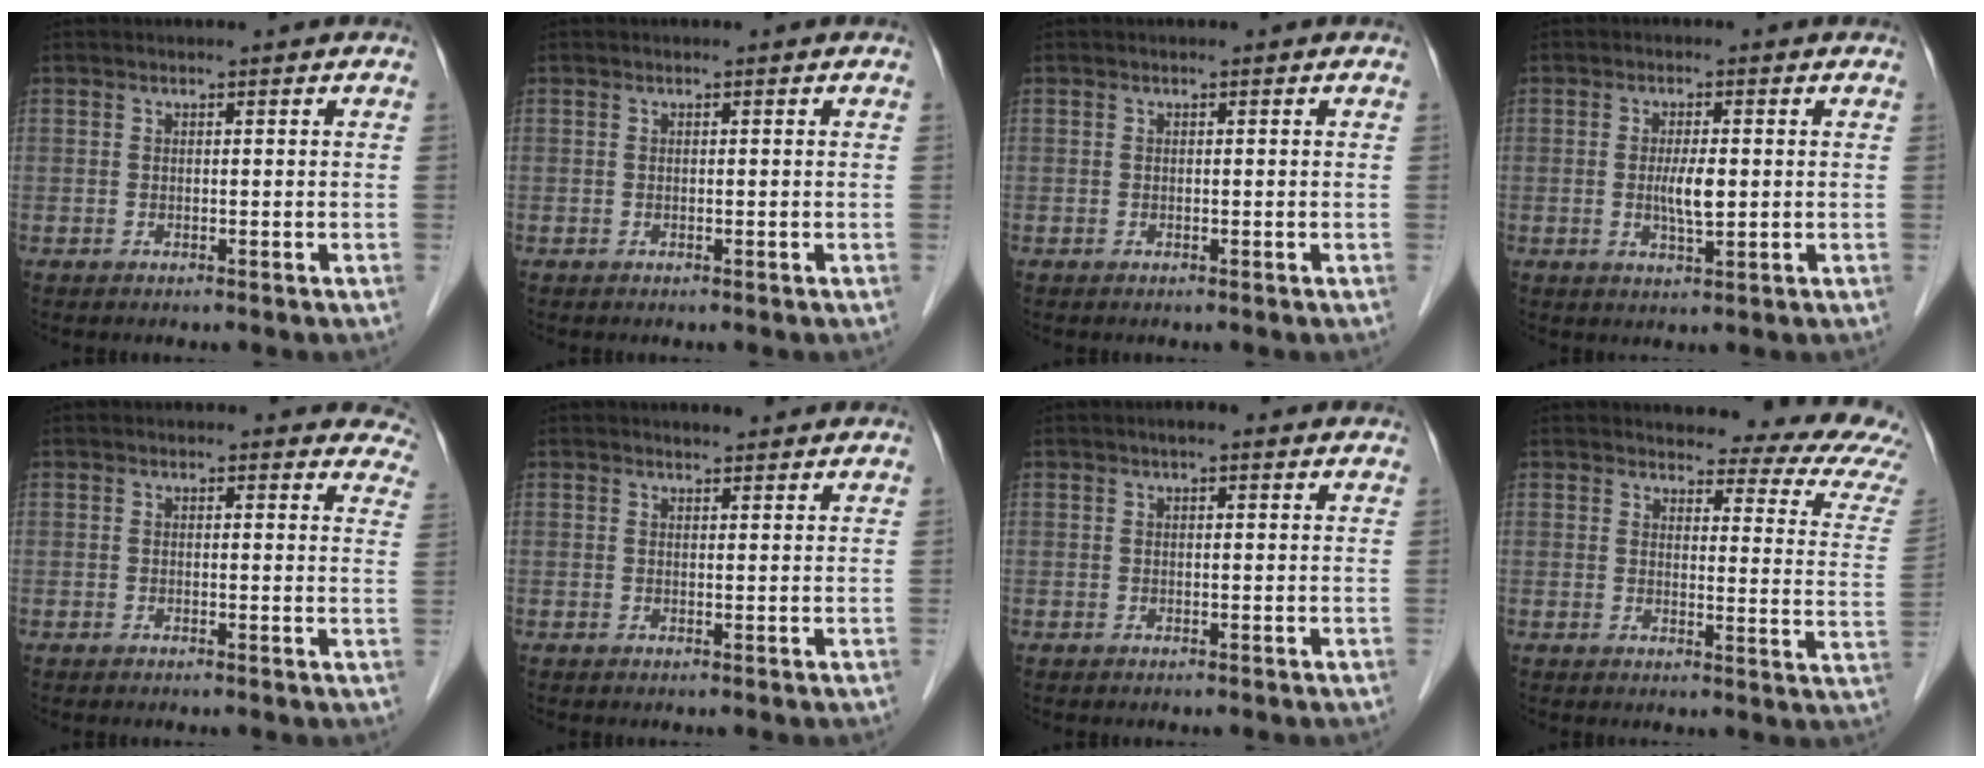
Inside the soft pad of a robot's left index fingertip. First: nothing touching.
{"total": 0.0}
{"total": 0.0}
{"total": 3.8, "force": [-0.2, 0.9, 3.7], "torque": [-0.065, -0.007, -0.002]}
{"total": 8.0, "force": [7.4, 3.1, 0.7], "torque": [0.048, -0.021, 0.038]}
{"total": 3.1, "force": [2.8, 0.9, 0.9], "torque": [-0.006, 0.010, 0.037]}
{"total": 3.6, "force": [2.7, 1.1, 2.1], "torque": [-0.020, 0.020, 0.035]}
{"total": 14.7, "force": [13.9, 2.0, 4.2], "torque": [-0.020, -0.081, 0.125]}